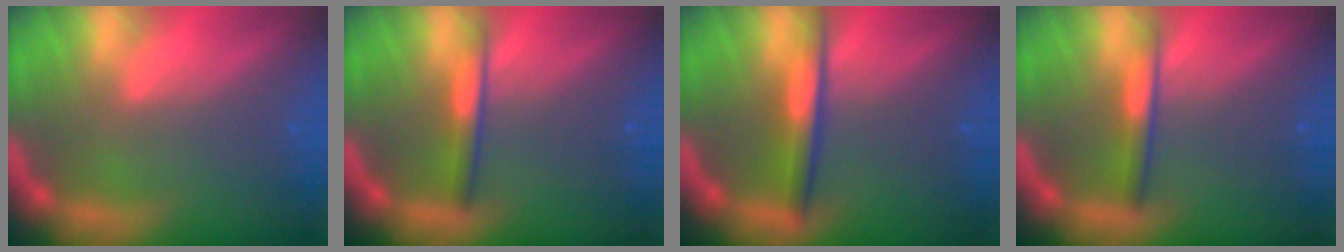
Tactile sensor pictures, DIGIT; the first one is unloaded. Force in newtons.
{"total": 2.4}
{"total": 3.5}
{"total": 2.4}